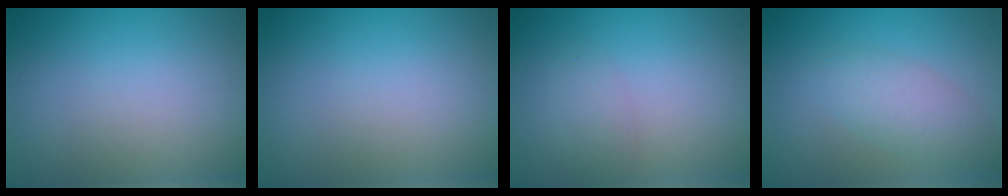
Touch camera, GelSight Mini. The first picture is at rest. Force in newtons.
{"total": 0.0}
{"total": 1.4, "press": 1.4, "slide": 0.0}
{"total": 2.8, "press": 2.8, "slide": 0.0}